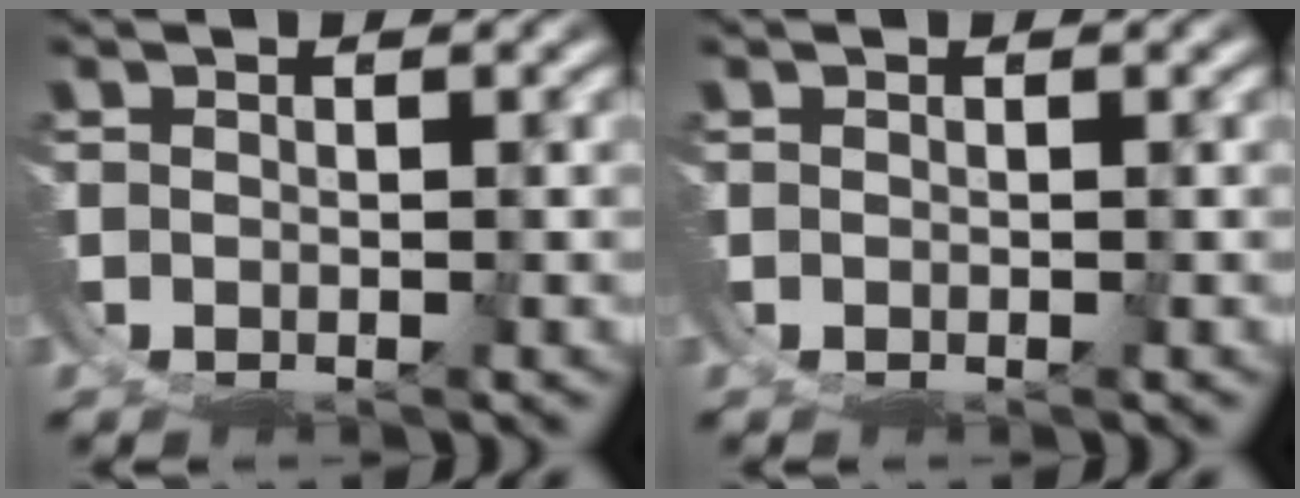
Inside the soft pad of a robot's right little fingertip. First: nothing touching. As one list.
[{"total": 0.0}]